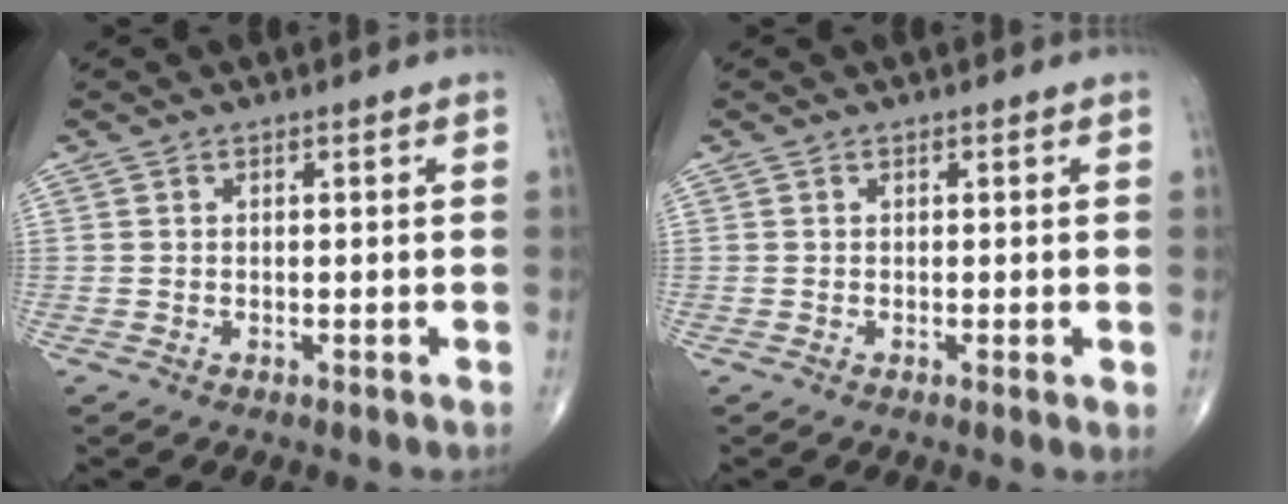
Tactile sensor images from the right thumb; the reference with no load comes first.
{"total": 0.9, "force": [0.1, 0.2, 0.9], "torque": [-0.018, -0.005, 0.000]}